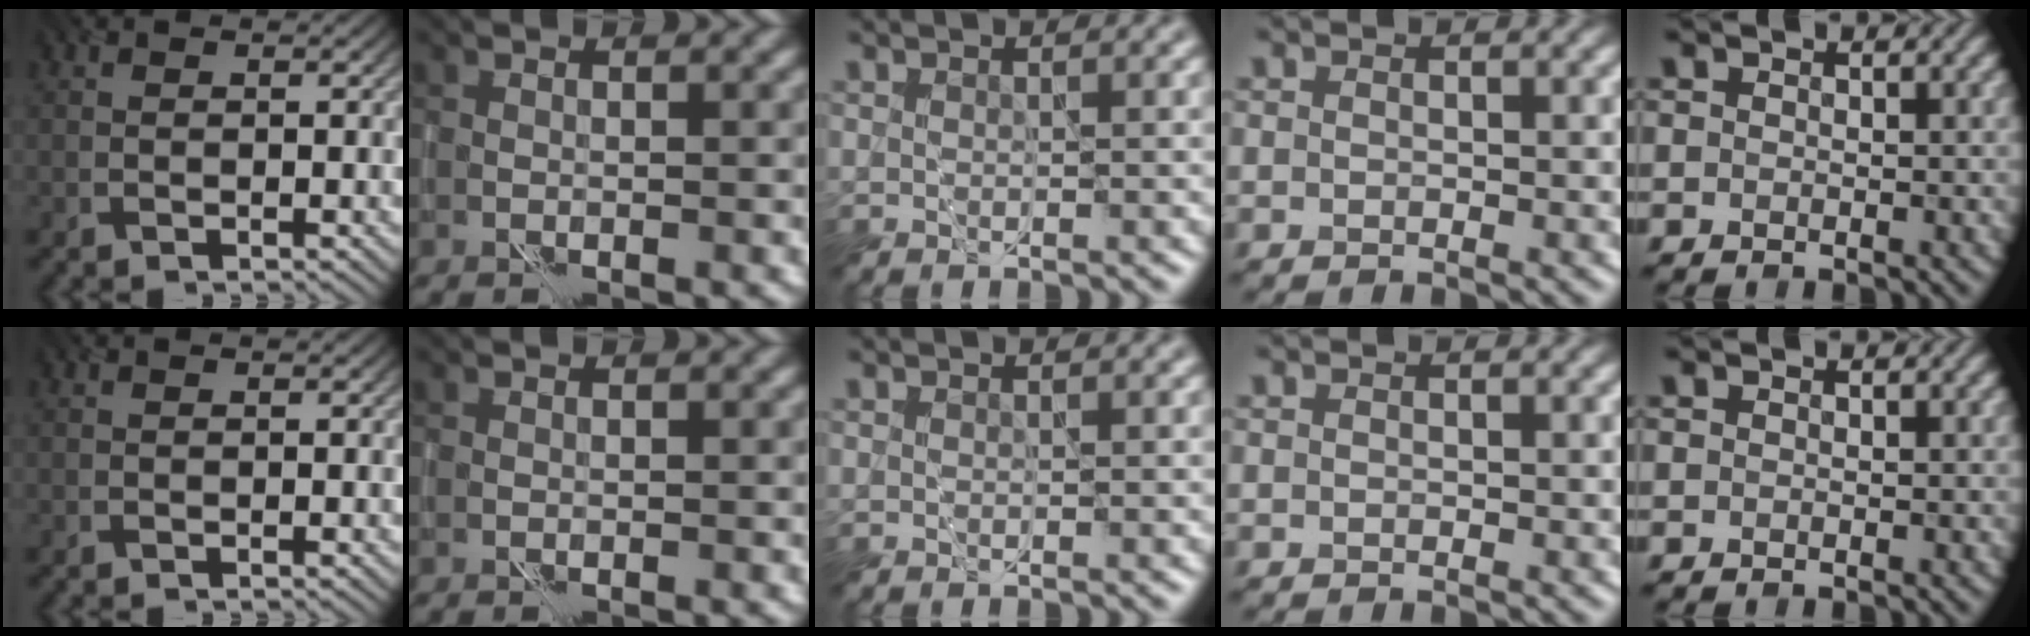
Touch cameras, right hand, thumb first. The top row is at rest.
{}